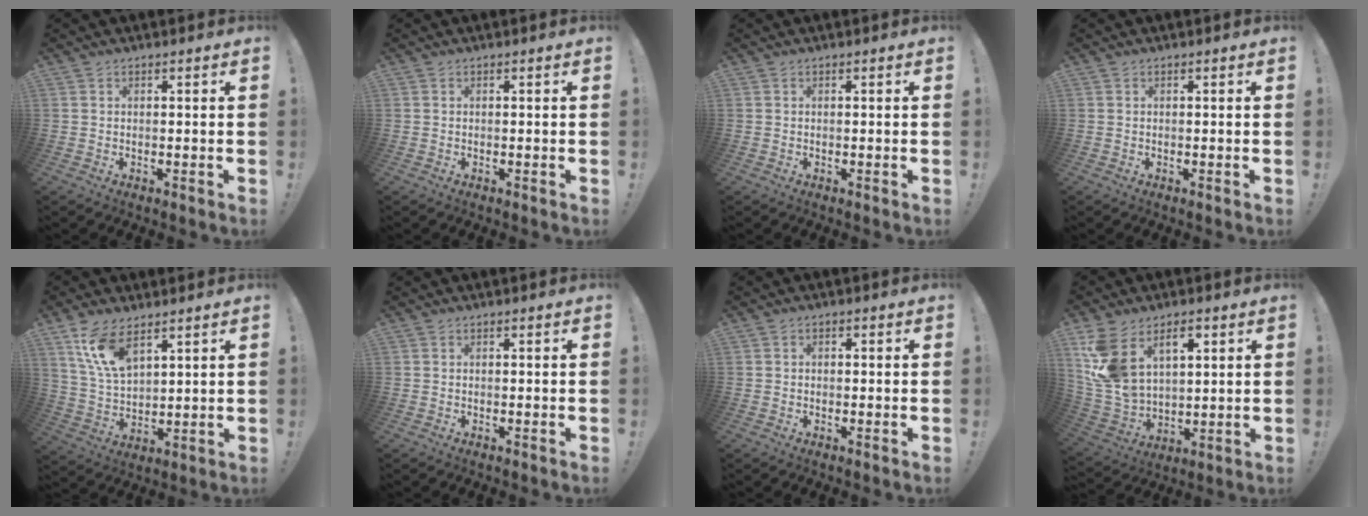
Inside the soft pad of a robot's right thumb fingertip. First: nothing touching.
{"total": 0.0}
{"total": 0.0}
{"total": 0.0}
{"total": 11.7, "force": [7.6, 5.3, 7.2], "torque": [-0.147, -0.034, 0.144]}
{"total": 0.0}
{"total": 1.0, "force": [-0.5, 0.8, 0.5], "torque": [-0.009, 0.005, -0.009]}
{"total": 15.2, "force": [7.9, 9.2, 9.1], "torque": [-0.191, -0.043, 0.150]}